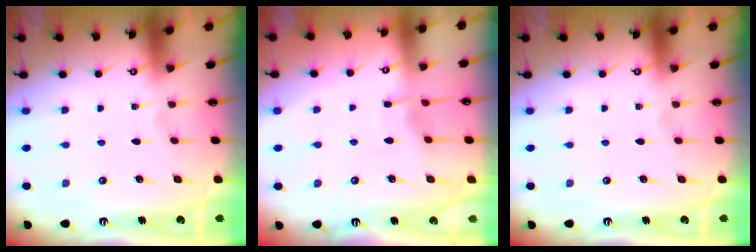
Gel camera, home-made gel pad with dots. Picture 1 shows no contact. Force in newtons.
{"total": 4.1, "press": 4.1, "slide": 0.5}
{"total": 0.0}